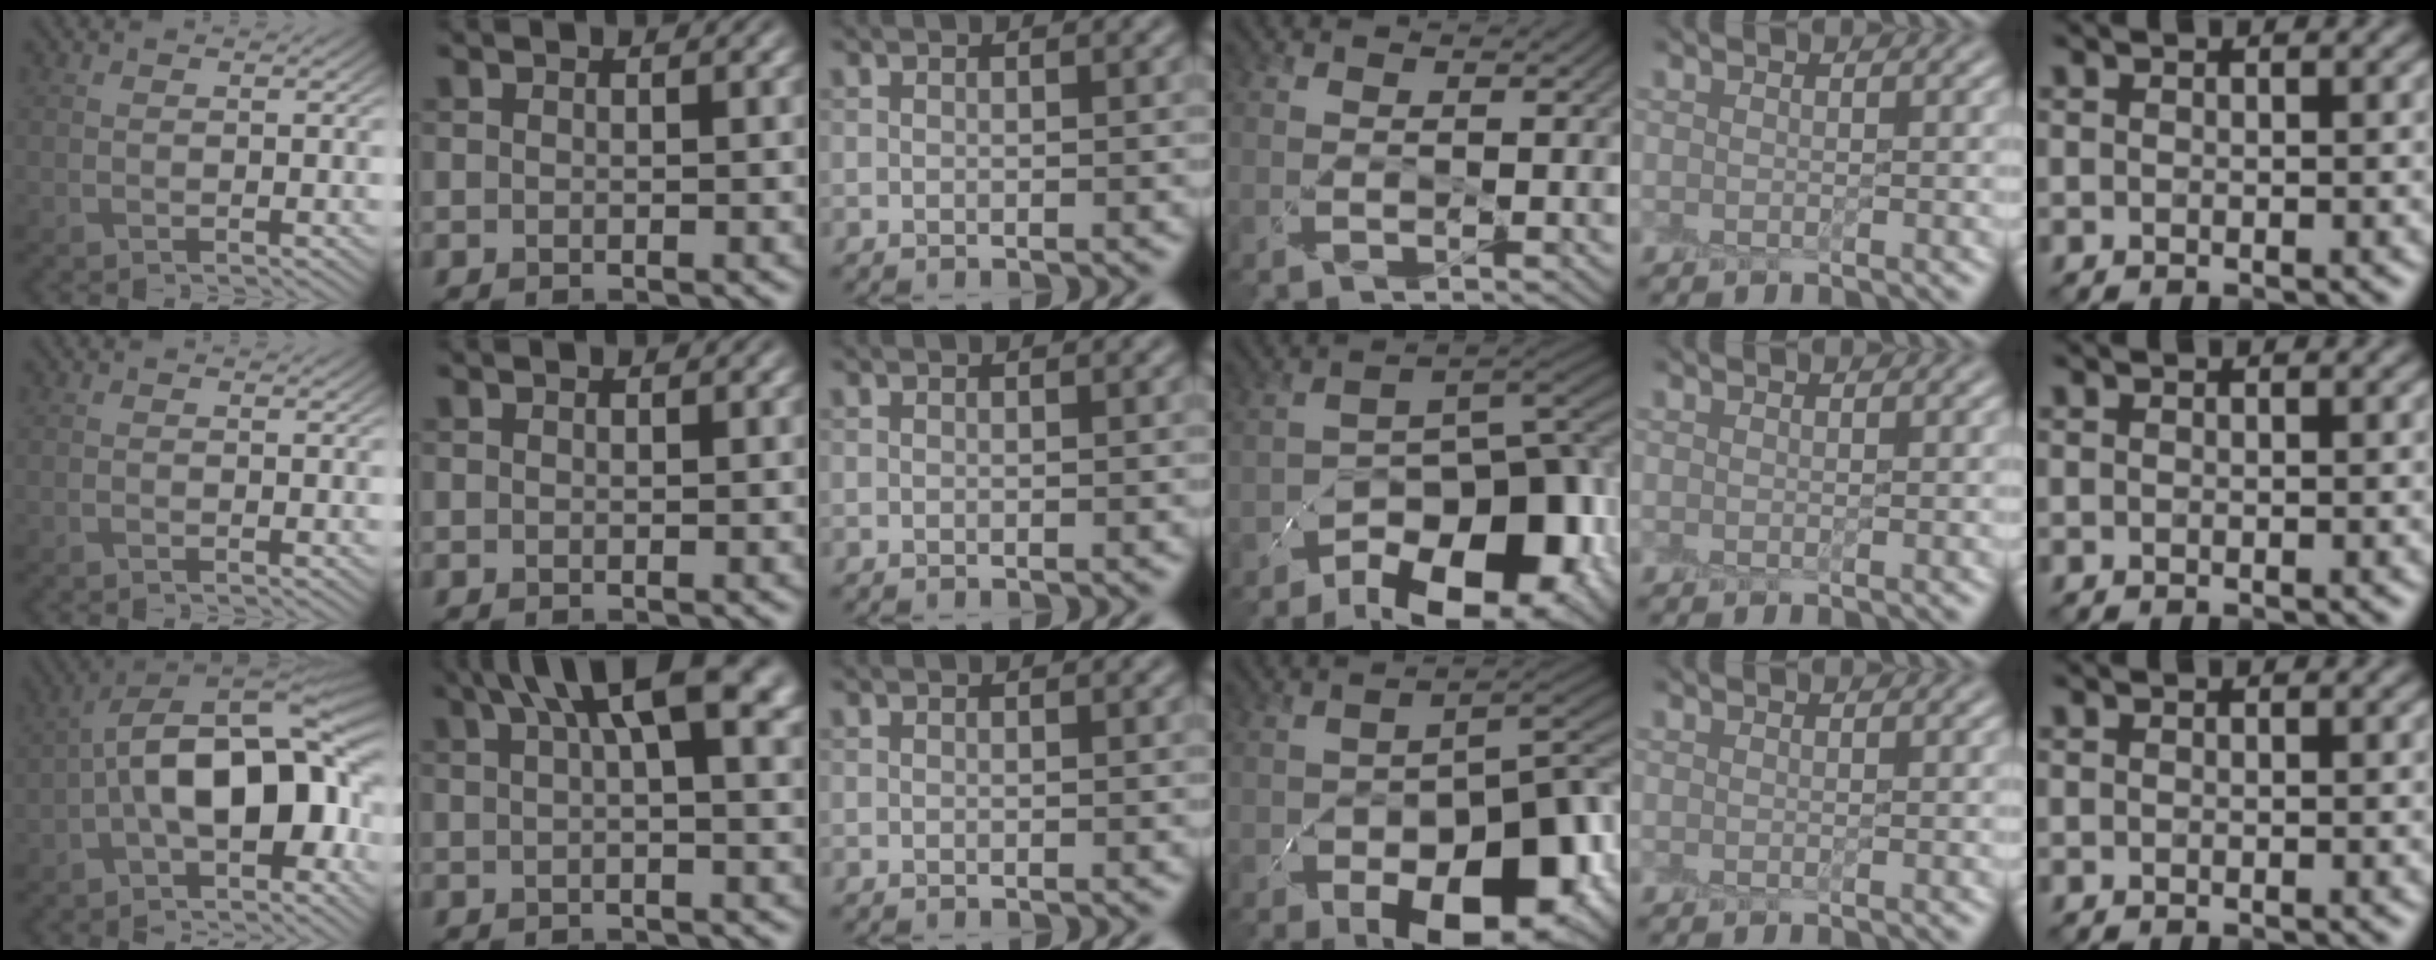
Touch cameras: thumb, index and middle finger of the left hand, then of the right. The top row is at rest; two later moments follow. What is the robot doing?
{"motion": "peel", "object": "plastic screen protector"}